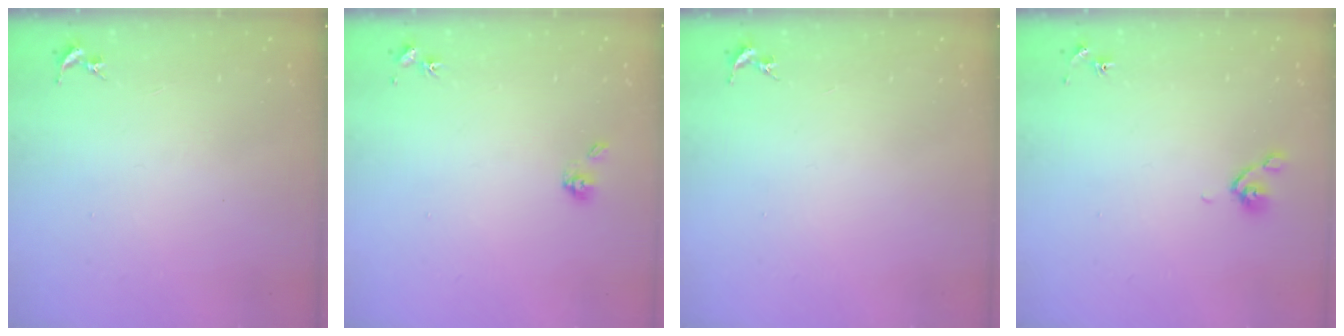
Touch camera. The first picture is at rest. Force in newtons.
{"total": 5.0, "press": 4.6, "slide": 1.7}
{"total": 0.0}
{"total": 4.8, "press": 4.7, "slide": 1.1}